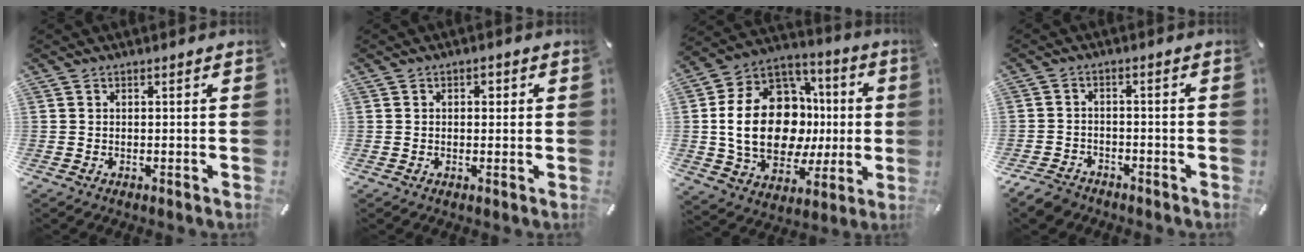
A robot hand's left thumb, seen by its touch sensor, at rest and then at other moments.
{"total": 1.8, "force": [0.1, 1.3, 1.1], "torque": [-0.016, 0.006, -0.004]}
{"total": 24.2, "force": [-0.5, 17.2, 16.9], "torque": [-0.345, 0.001, 0.000]}
{"total": 4.3, "force": [-3.6, 2.2, 1.0], "torque": [-0.026, 0.019, -0.073]}